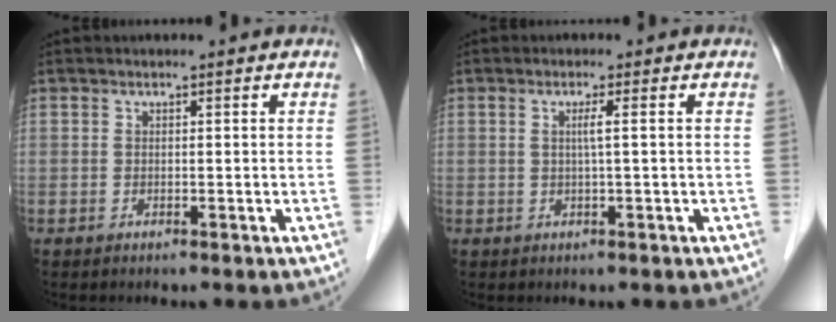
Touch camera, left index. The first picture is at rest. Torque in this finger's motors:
{"motor_torque": [0.17, -0.05, 0.11, 0.03]}